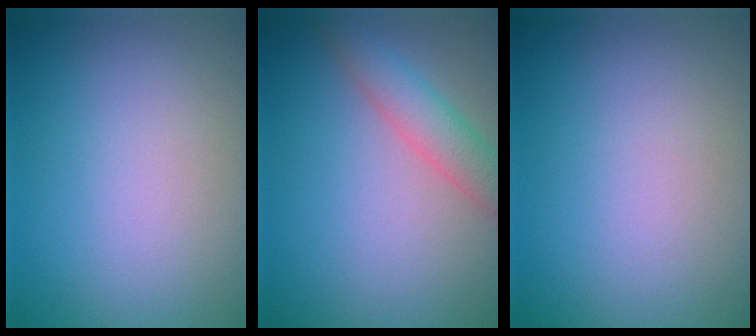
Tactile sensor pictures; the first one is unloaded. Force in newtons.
{"total": 3.2, "press": 3.2, "slide": 0.2}
{"total": 0.0}